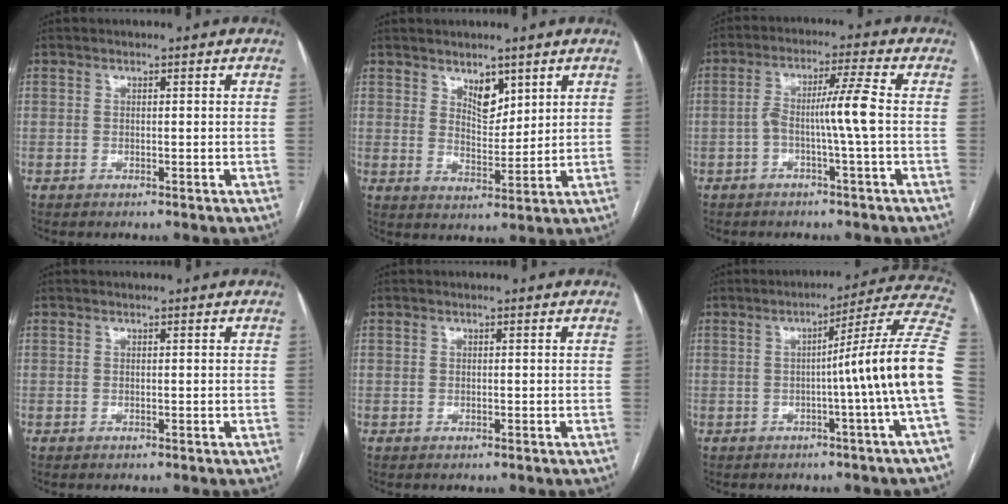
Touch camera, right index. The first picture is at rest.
{"total": 4.7, "force": [3.0, 2.2, 2.8], "torque": [-0.047, -0.007, 0.056]}
{"total": 6.3, "force": [-1.3, -1.0, 6.1], "torque": [-0.115, 0.019, -0.021]}
{"total": 0.0}
{"total": 0.0}
{"total": 14.2, "force": [-1.7, -2.9, 13.8], "torque": [-0.160, 0.018, -0.034]}